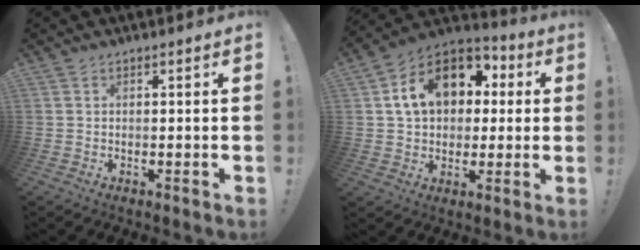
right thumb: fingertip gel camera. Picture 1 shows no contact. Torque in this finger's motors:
{"motor_torque": [1.43, 1.81, 1.22, -0.10, 0.25]}